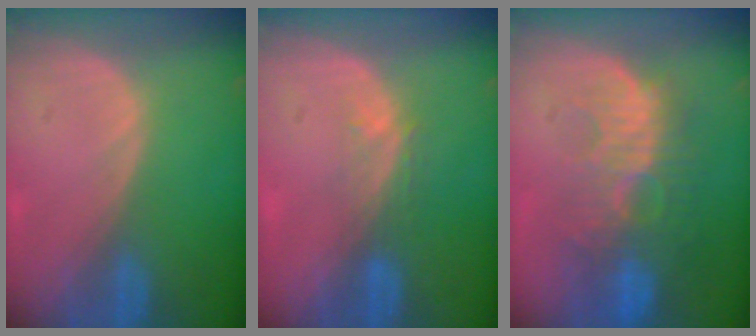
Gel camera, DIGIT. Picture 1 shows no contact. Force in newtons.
{"total": 2.9, "press": 2.4, "slide": 1.7}
{"total": 10.9, "press": 9.4, "slide": 5.4}